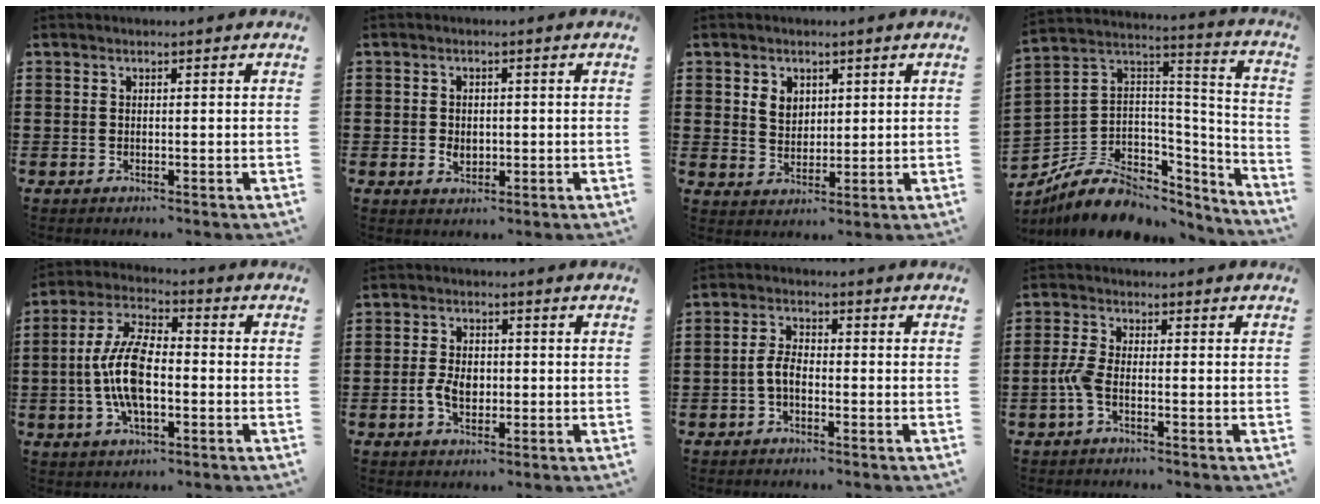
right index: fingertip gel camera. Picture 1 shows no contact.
{"total": 2.0, "force": [-0.3, 1.6, 1.3], "torque": [-0.027, 0.005, -0.006]}
{"total": 3.5, "force": [1.7, 2.8, 1.3], "torque": [-0.036, 0.011, 0.031]}
{"total": 10.0, "force": [-5.5, 7.2, 4.0], "torque": [-0.094, 0.018, -0.093]}
{"total": 10.1, "force": [-1.4, 4.5, 8.9], "torque": [-0.203, -0.003, -0.033]}
{"total": 4.1, "force": [-0.7, 2.8, 2.9], "torque": [-0.065, 0.005, -0.015]}
{"total": 3.8, "force": [-1.2, 1.9, 3.0], "torque": [-0.077, -0.001, -0.030]}
{"total": 3.5, "force": [-1.3, 1.3, 3.0], "torque": [-0.081, -0.006, -0.032]}